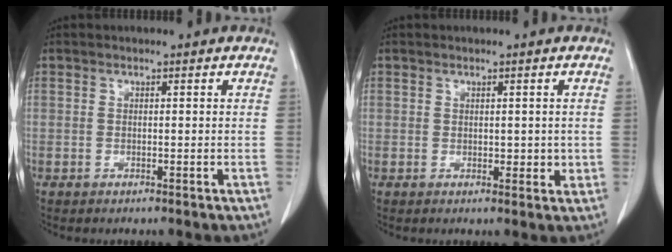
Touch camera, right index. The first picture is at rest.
{"total": 2.0, "force": [0.0, 1.4, 1.4], "torque": [-0.013, 0.000, 0.000]}